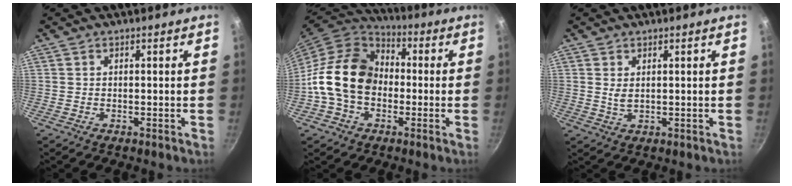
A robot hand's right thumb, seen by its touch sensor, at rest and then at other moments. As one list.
[{"total": 16.6, "force": [-1.3, 12.7, 10.7], "torque": [-0.157, 0.036, -0.037]}, {"total": 2.2, "force": [0.6, 1.2, 1.8], "torque": [-0.032, -0.006, 0.013]}]